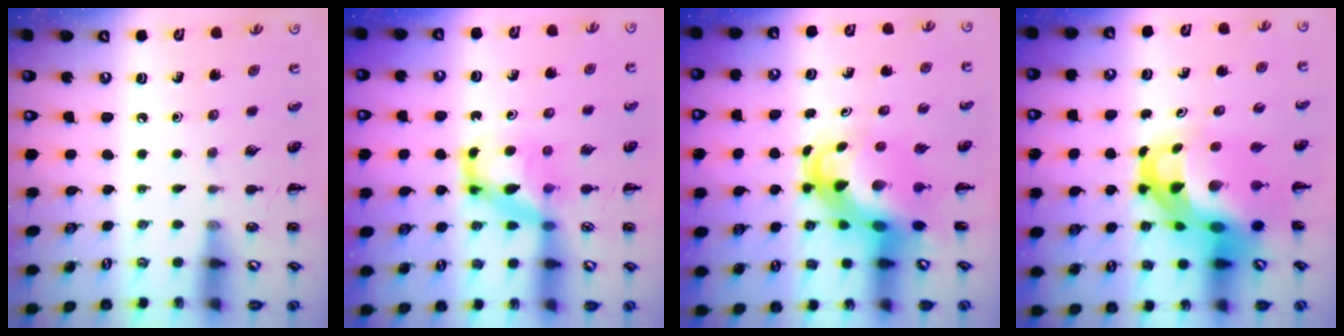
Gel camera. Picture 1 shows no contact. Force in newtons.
{"total": 6.2, "press": 6.2, "slide": 0.3}
{"total": 6.9, "press": 6.6, "slide": 2.1}
{"total": 13.4, "press": 12.9, "slide": 3.4}